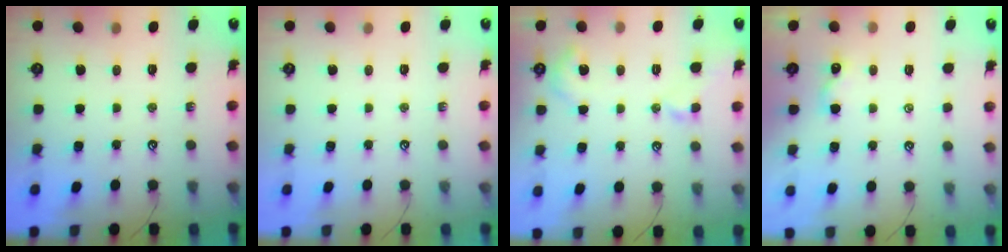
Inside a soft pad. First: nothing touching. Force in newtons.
{"total": 0.0}
{"total": 3.7, "press": 3.6, "slide": 0.9}
{"total": 3.3, "press": 3.3, "slide": 0.2}